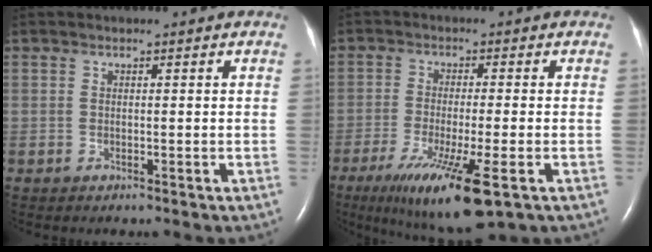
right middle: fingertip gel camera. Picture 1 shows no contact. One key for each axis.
{"total": 12.4, "fx": -6.3, "fy": 1.5, "fz": 10.6, "tx": -0.178, "ty": -0.037, "tz": -0.100}